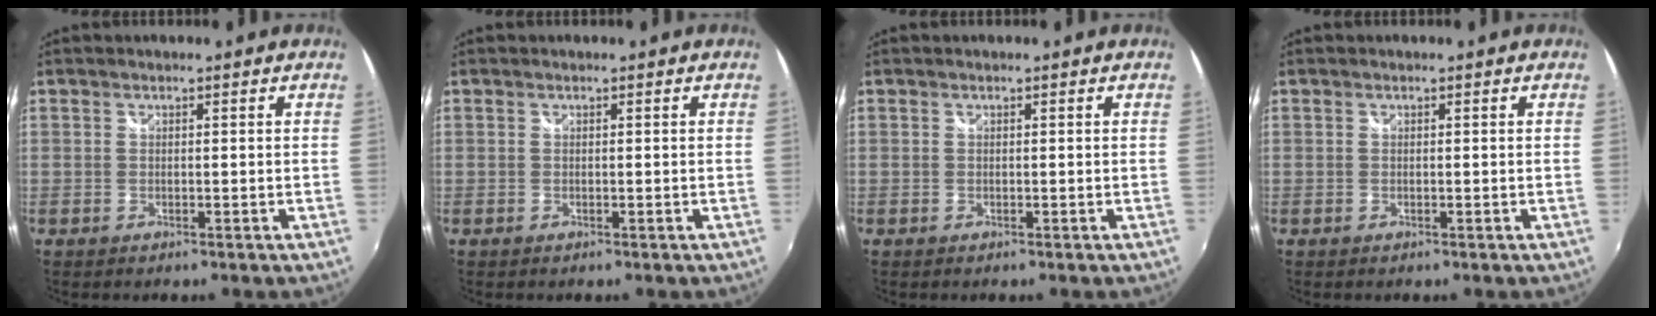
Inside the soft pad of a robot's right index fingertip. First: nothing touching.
{"total": 0.0}
{"total": 0.0}
{"total": 0.0}